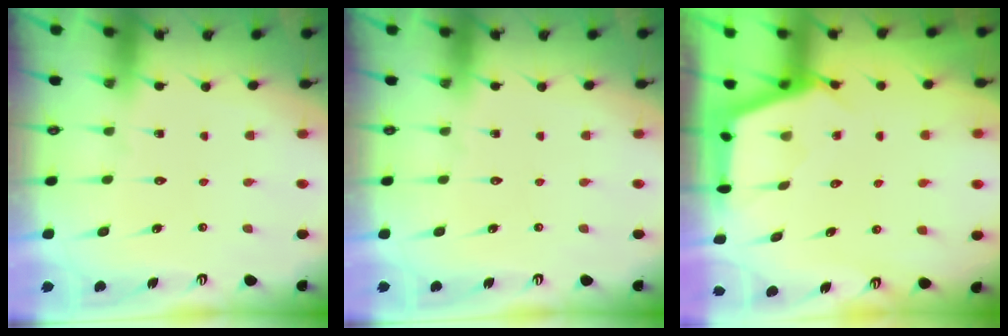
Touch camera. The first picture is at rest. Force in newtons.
{"total": 0.0}
{"total": 3.0, "press": 3.0, "slide": 0.3}